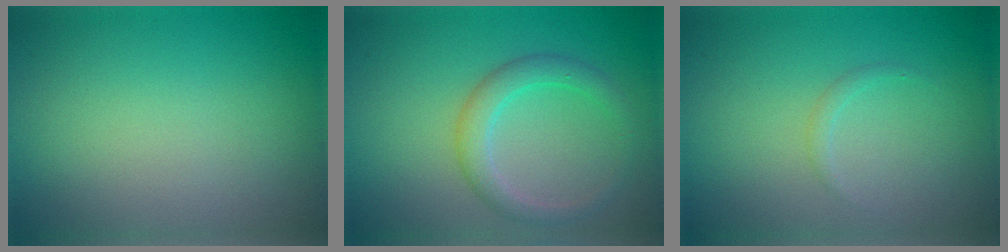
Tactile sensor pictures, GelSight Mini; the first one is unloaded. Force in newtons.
{"total": 2.8, "press": 2.8, "slide": 0.1}
{"total": 0.7, "press": 0.7, "slide": 0.1}